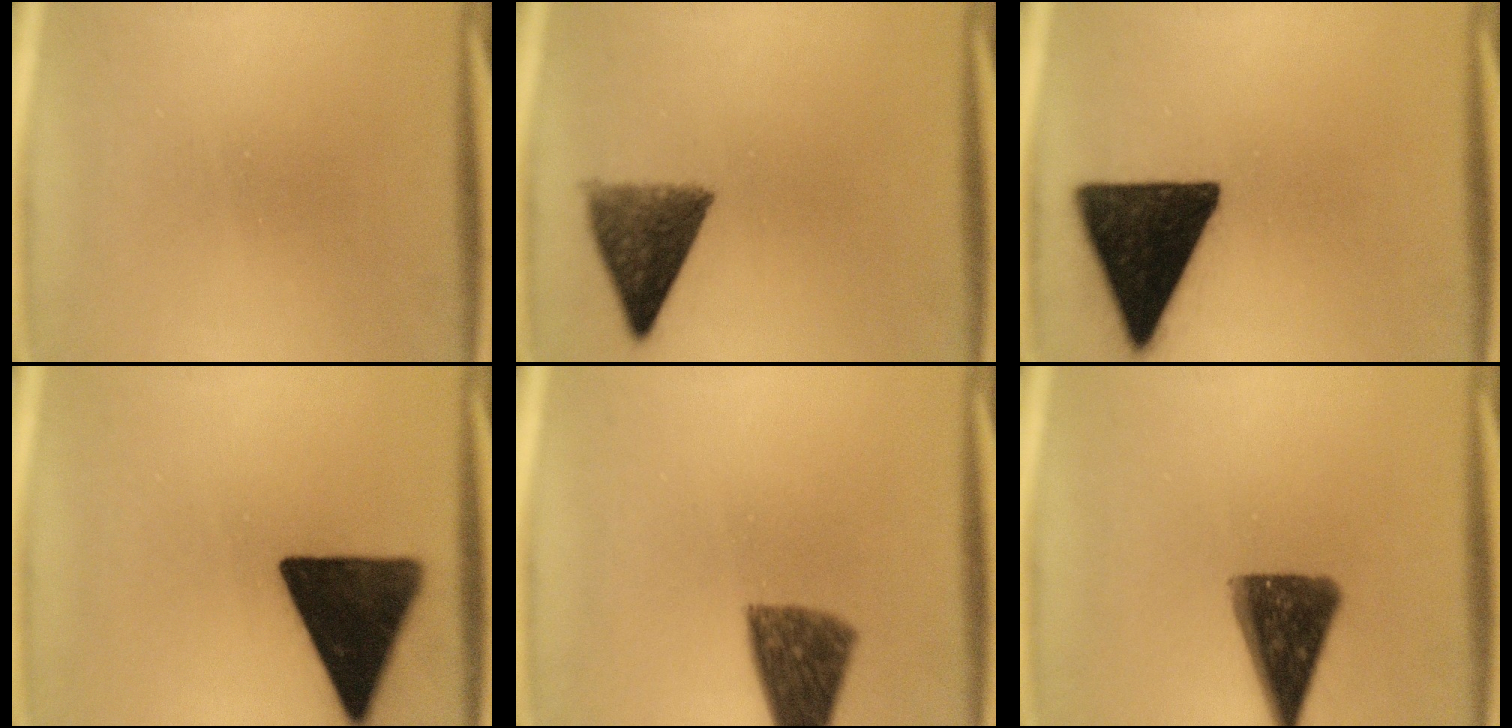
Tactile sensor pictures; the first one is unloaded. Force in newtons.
{"total": 8.6}
{"total": 18.1}
{"total": 15.6}
{"total": 8.8}
{"total": 12.4}